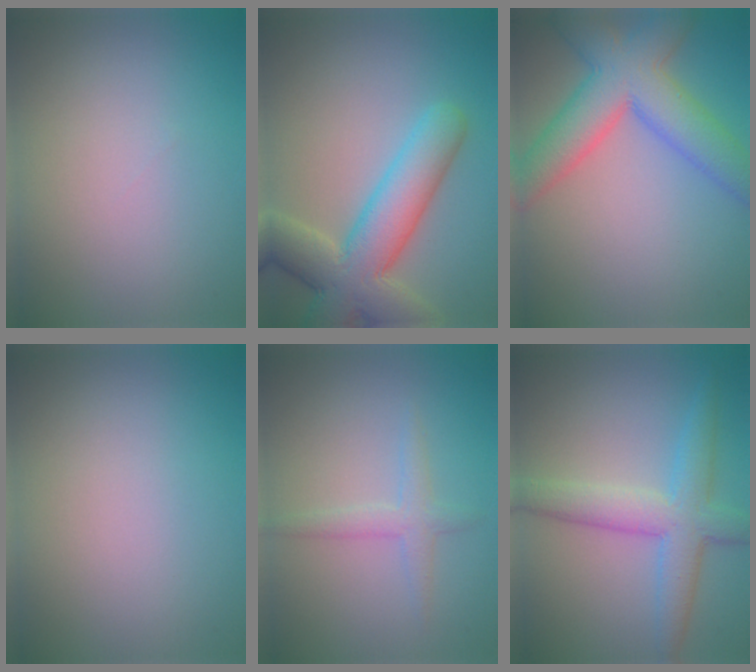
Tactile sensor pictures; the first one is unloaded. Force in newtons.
{"total": 8.5, "press": 8.5, "slide": 0.7}
{"total": 8.4, "press": 8.4, "slide": 0.3}
{"total": 0.0}
{"total": 1.9, "press": 1.9, "slide": 0.2}
{"total": 5.3, "press": 5.3, "slide": 0.1}